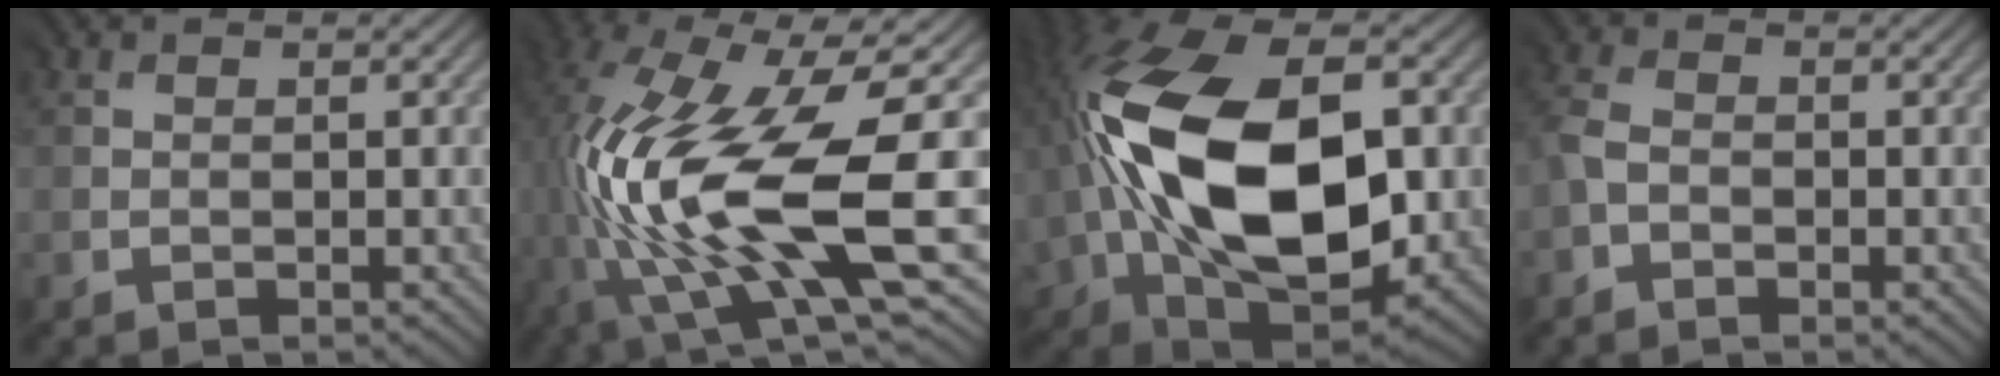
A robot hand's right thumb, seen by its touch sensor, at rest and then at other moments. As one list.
[{"total": 18.9, "force": [-2.8, 6.4, 17.5], "torque": [-0.351, -0.017, -0.043]}, {"total": 19.8, "force": [0.0, 12.6, 15.2], "torque": [-0.345, -0.020, 0.010]}, {"total": 2.9, "force": [-1.1, 2.1, 1.7], "torque": [-0.051, 0.002, -0.028]}]